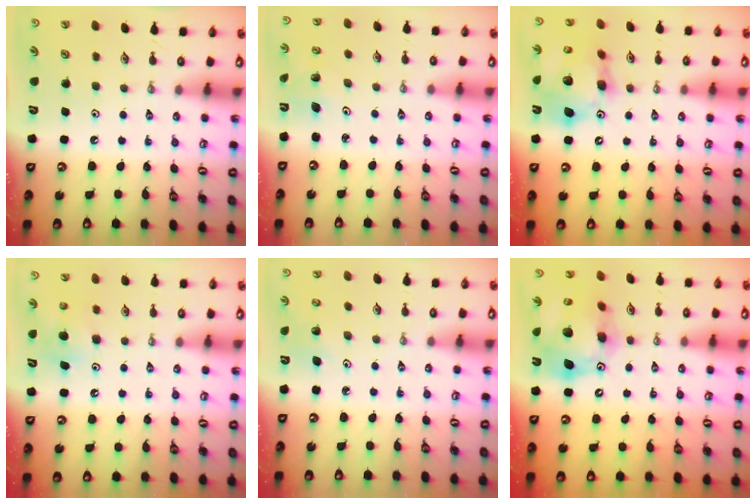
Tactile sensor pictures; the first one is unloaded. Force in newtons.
{"total": 2.0, "press": 2.0, "slide": 0.1}
{"total": 15.6, "press": 15.4, "slide": 2.7}
{"total": 5.4, "press": 5.4, "slide": 0.2}
{"total": 3.9, "press": 3.5, "slide": 1.7}
{"total": 18.6, "press": 18.4, "slide": 2.8}